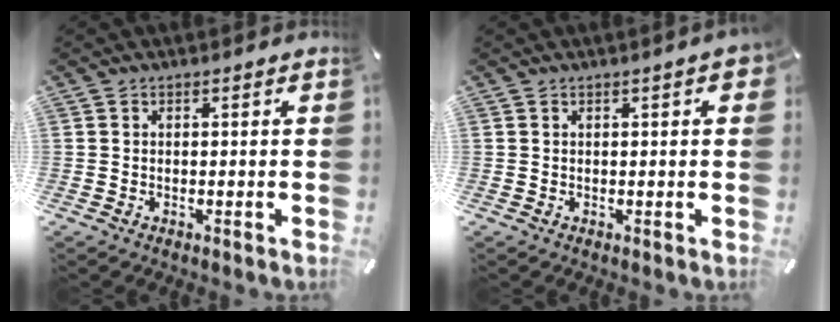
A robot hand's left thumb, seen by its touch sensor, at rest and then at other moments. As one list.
[{"total": 2.6, "force": [0.8, 0.6, 2.4], "torque": [-0.038, 0.000, 0.010]}]